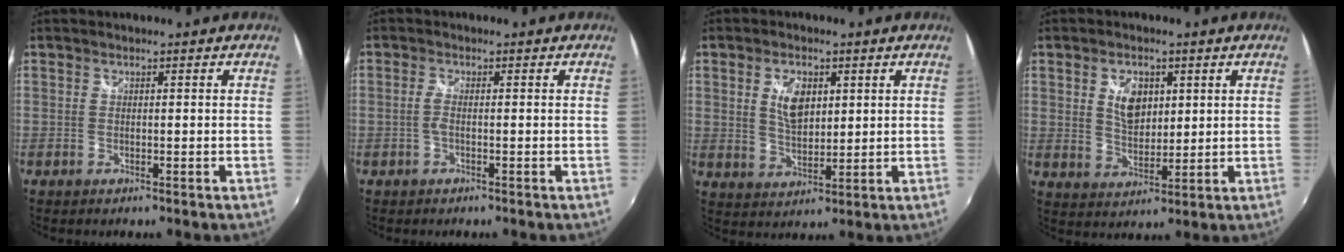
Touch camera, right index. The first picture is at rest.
{"total": 1.4, "force": [-0.5, 0.1, 1.3], "torque": [-0.028, 0.000, -0.011]}
{"total": 6.6, "force": [2.1, 3.7, 5.1], "torque": [-0.090, 0.004, 0.039]}
{"total": 6.7, "force": [2.2, 4.1, 4.7], "torque": [-0.079, 0.004, 0.042]}